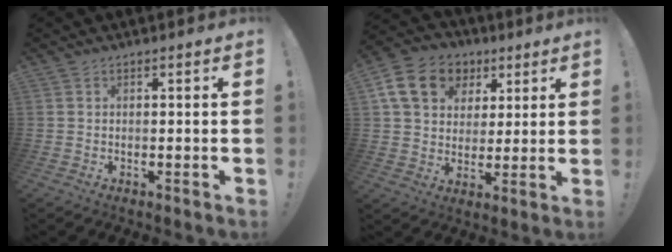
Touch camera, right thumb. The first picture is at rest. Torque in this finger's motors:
{"motor_torque": [0.20, 0.65, 0.27, -0.10, 0.02]}